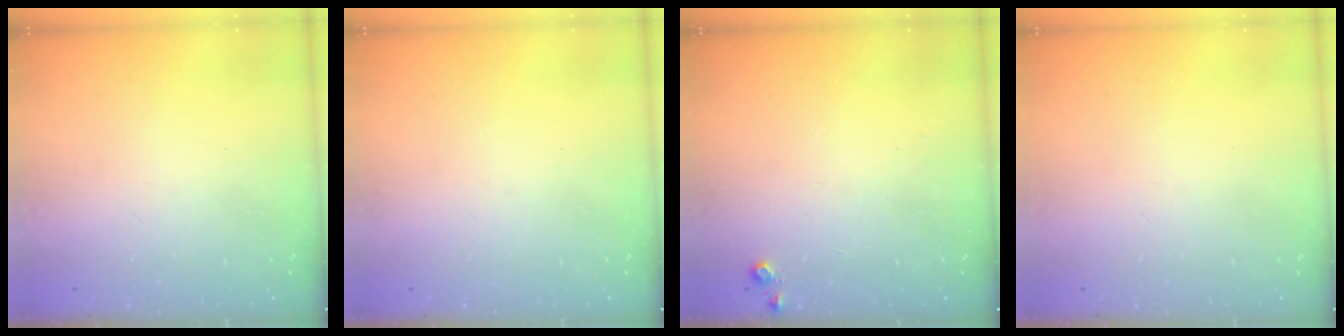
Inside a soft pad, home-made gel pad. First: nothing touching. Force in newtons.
{"total": 0.0}
{"total": 5.3, "press": 5.2, "slide": 0.6}
{"total": 0.0}